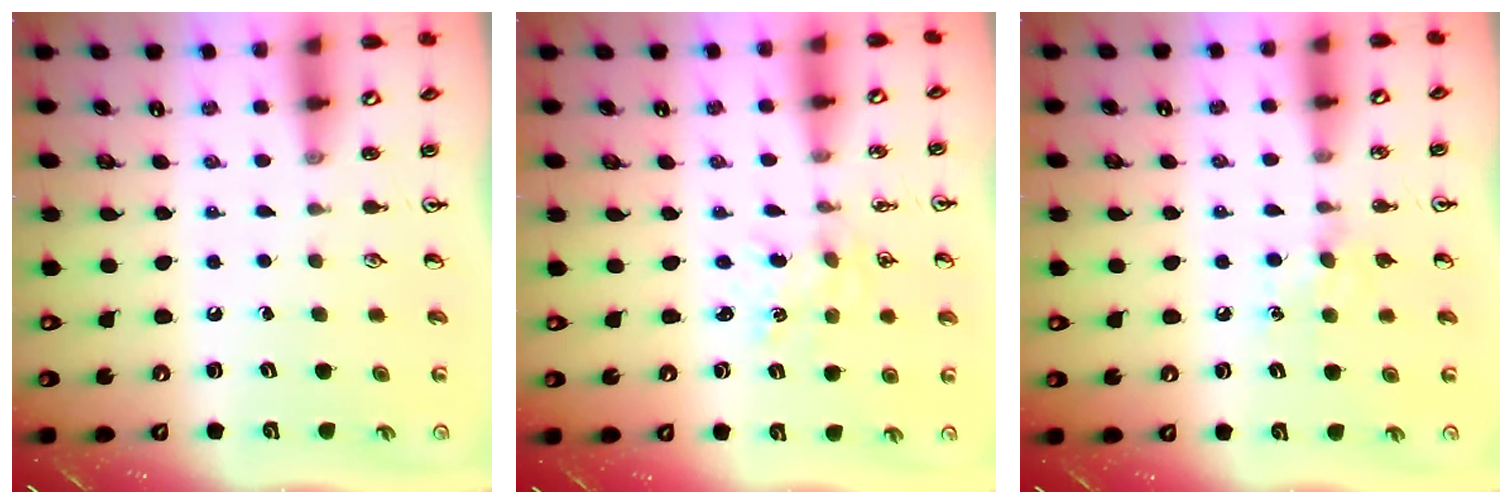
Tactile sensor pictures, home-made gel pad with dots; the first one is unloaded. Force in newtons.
{"total": 0.5, "press": 0.5, "slide": 0.1}
{"total": 6.8, "press": 6.8, "slide": 0.9}